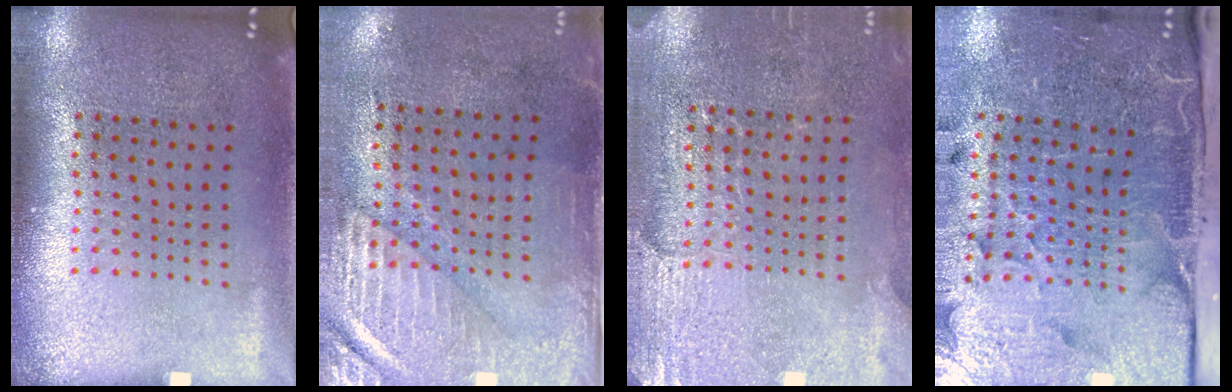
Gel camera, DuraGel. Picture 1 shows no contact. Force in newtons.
{"total": 2.8, "press": 2.4, "slide": 1.4}
{"total": 2.8, "press": 2.7, "slide": 0.8}
{"total": 5.2, "press": 4.0, "slide": 3.3}